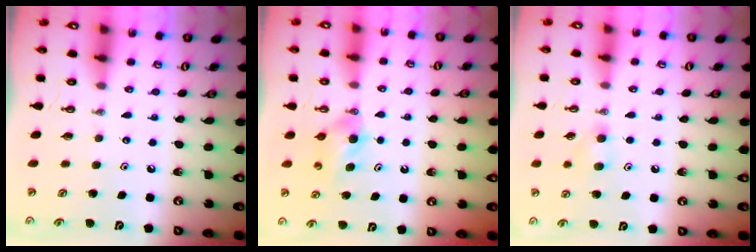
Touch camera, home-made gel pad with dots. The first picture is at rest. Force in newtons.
{"total": 5.1, "press": 5.0, "slide": 0.6}
{"total": 5.2, "press": 5.0, "slide": 1.2}